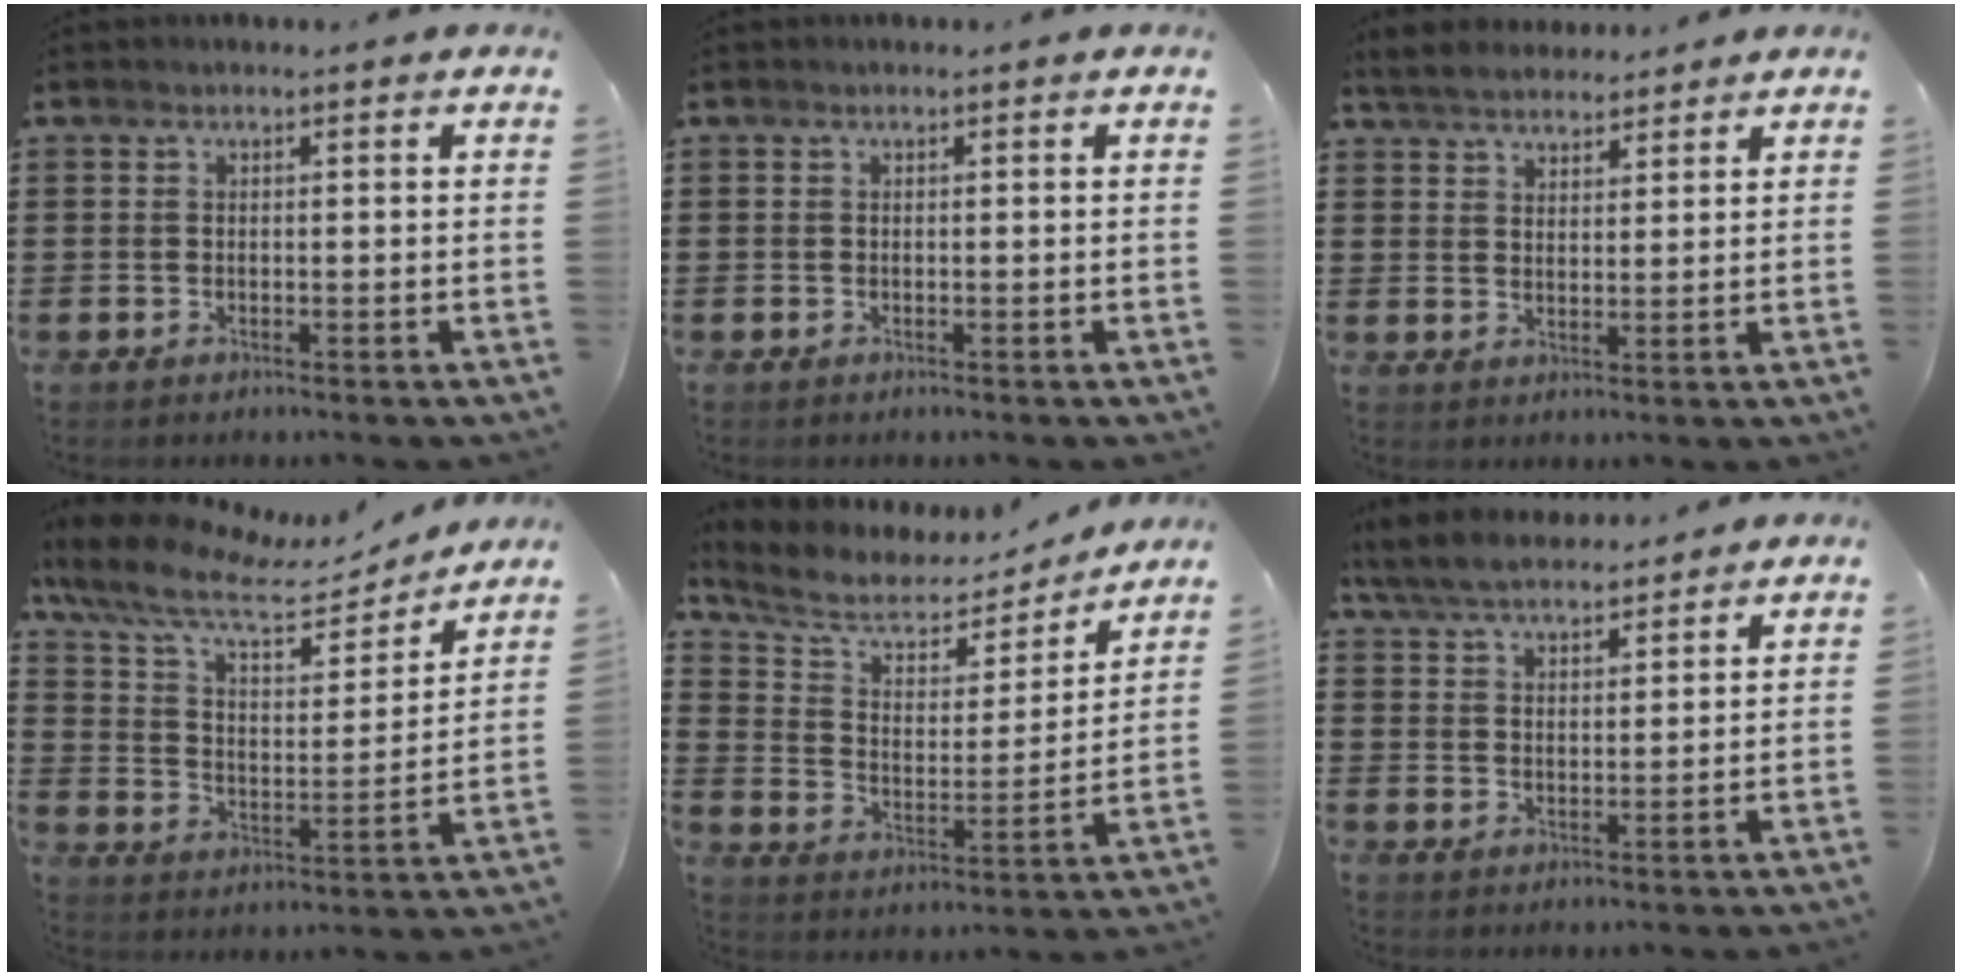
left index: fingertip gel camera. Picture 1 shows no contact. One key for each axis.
{"total": 0.0}
{"total": 3.7, "fx": 3.5, "fy": 1.0, "fz": 0.3, "tx": -0.021, "ty": -0.005, "tz": 0.066}
{"total": 10.6, "fx": 8.0, "fy": 3.4, "fz": 6.0, "tx": -0.145, "ty": -0.034, "tz": 0.137}
{"total": 7.3, "fx": 5.6, "fy": 3.1, "fz": 3.5, "tx": -0.097, "ty": -0.028, "tz": 0.093}
{"total": 5.4, "fx": 5.1, "fy": 1.2, "fz": 1.5, "tx": -0.049, "ty": -0.012, "tz": 0.093}